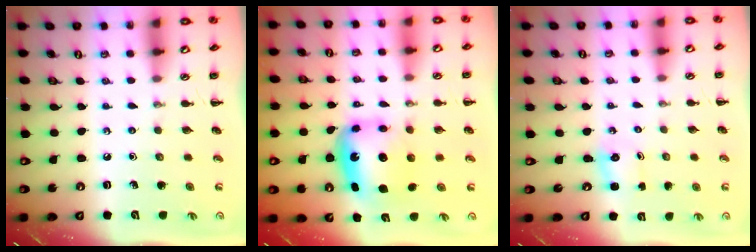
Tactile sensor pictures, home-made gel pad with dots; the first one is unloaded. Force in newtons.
{"total": 6.3, "press": 6.1, "slide": 1.6}
{"total": 1.3, "press": 1.2, "slide": 0.3}